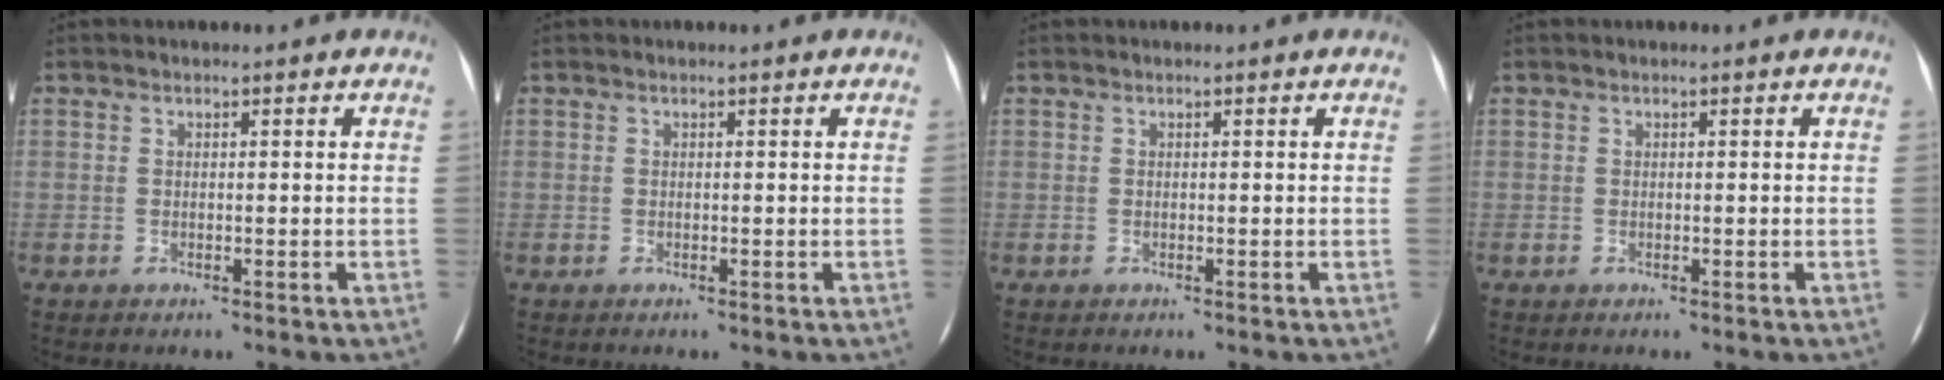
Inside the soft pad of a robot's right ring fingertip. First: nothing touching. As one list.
[{"total": 0.0}, {"total": 0.0}, {"total": 0.0}]